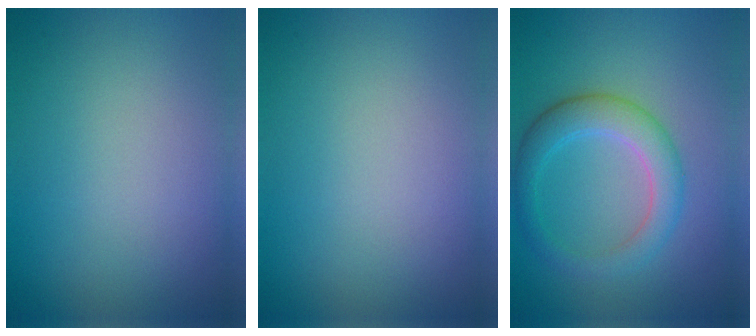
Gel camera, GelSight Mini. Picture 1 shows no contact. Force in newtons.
{"total": 0.0}
{"total": 4.0, "press": 4.0, "slide": 0.1}